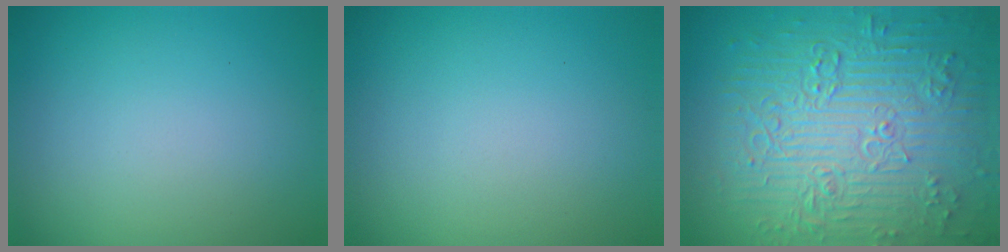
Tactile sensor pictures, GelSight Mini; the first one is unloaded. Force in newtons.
{"total": 0.0}
{"total": 11.2, "press": 7.4, "slide": 8.4}